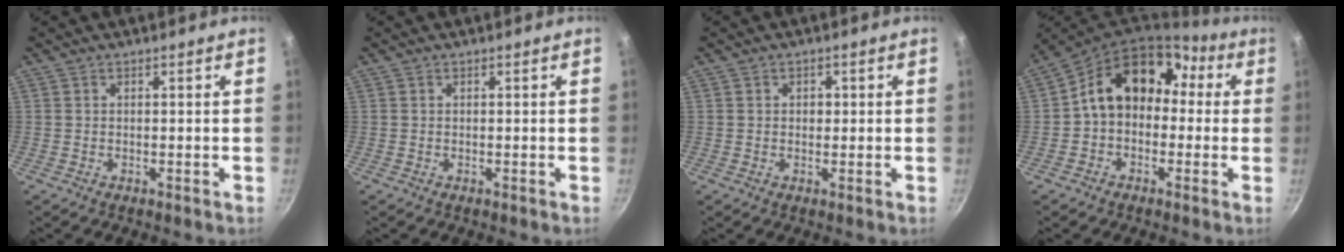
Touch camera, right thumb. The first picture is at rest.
{"total": 0.0}
{"total": 1.7, "force": [0.3, 1.4, 0.9], "torque": [-0.006, 0.001, 0.004]}
{"total": 13.8, "force": [1.1, 10.7, 8.7], "torque": [-0.092, 0.055, 0.000]}